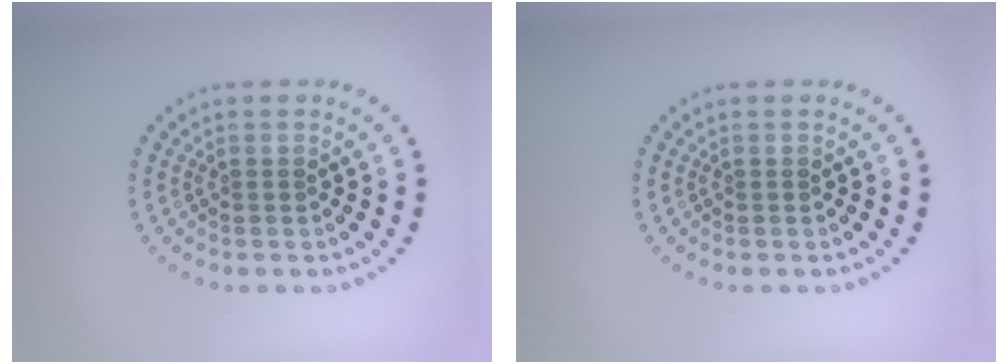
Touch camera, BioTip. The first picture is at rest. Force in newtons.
{"total": 0.0}